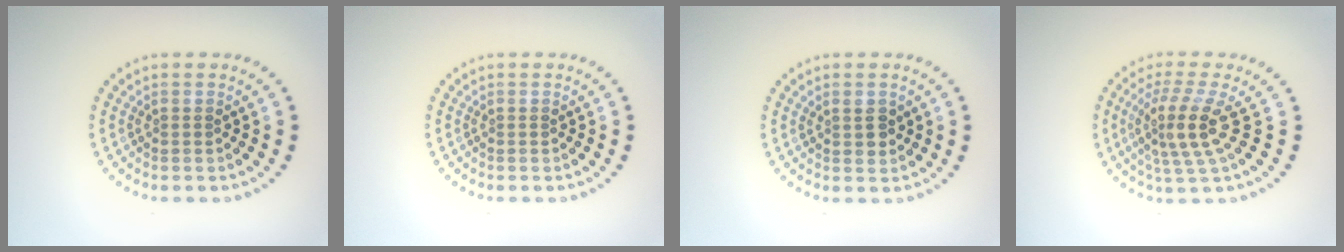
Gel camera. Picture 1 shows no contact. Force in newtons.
{"total": 0.0}
{"total": 1.6, "press": 1.5, "slide": 0.5}
{"total": 4.0, "press": 3.1, "slide": 2.4}